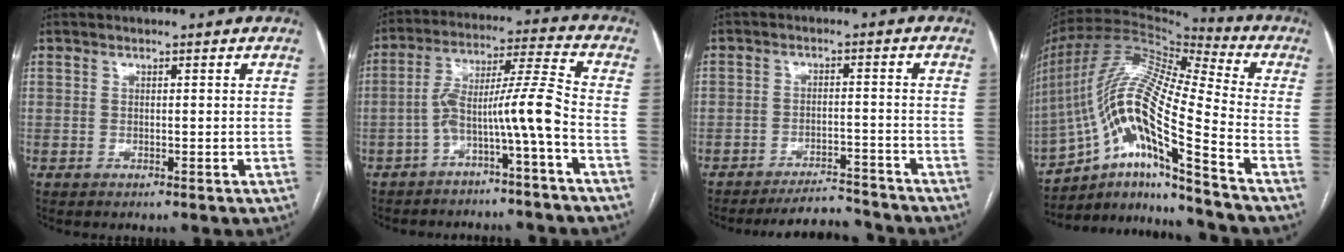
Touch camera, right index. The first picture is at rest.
{"total": 9.1, "force": [-3.8, -0.9, 8.2], "torque": [-0.141, 0.034, -0.064]}
{"total": 6.8, "force": [-6.7, 1.0, 0.4], "torque": [-0.001, 0.007, -0.104]}
{"total": 20.2, "force": [-10.7, 1.2, 17.1], "torque": [-0.359, -0.001, -0.193]}